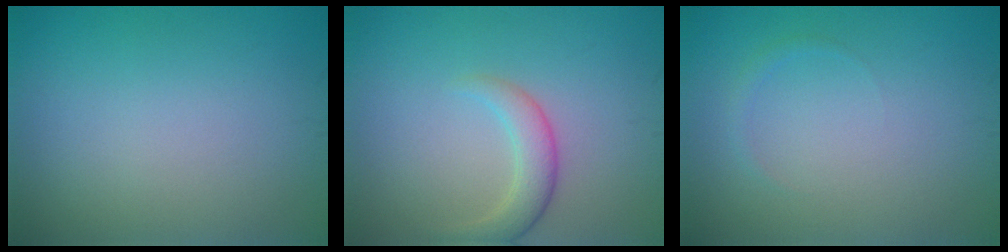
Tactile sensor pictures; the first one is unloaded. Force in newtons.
{"total": 2.7, "press": 2.7, "slide": 0.2}
{"total": 0.7, "press": 0.7, "slide": 0.1}